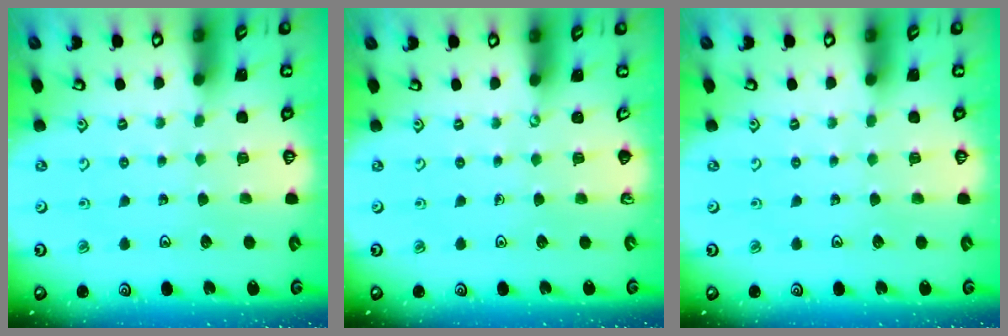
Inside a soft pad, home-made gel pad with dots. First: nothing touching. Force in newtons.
{"total": 0.0}
{"total": 0.0}